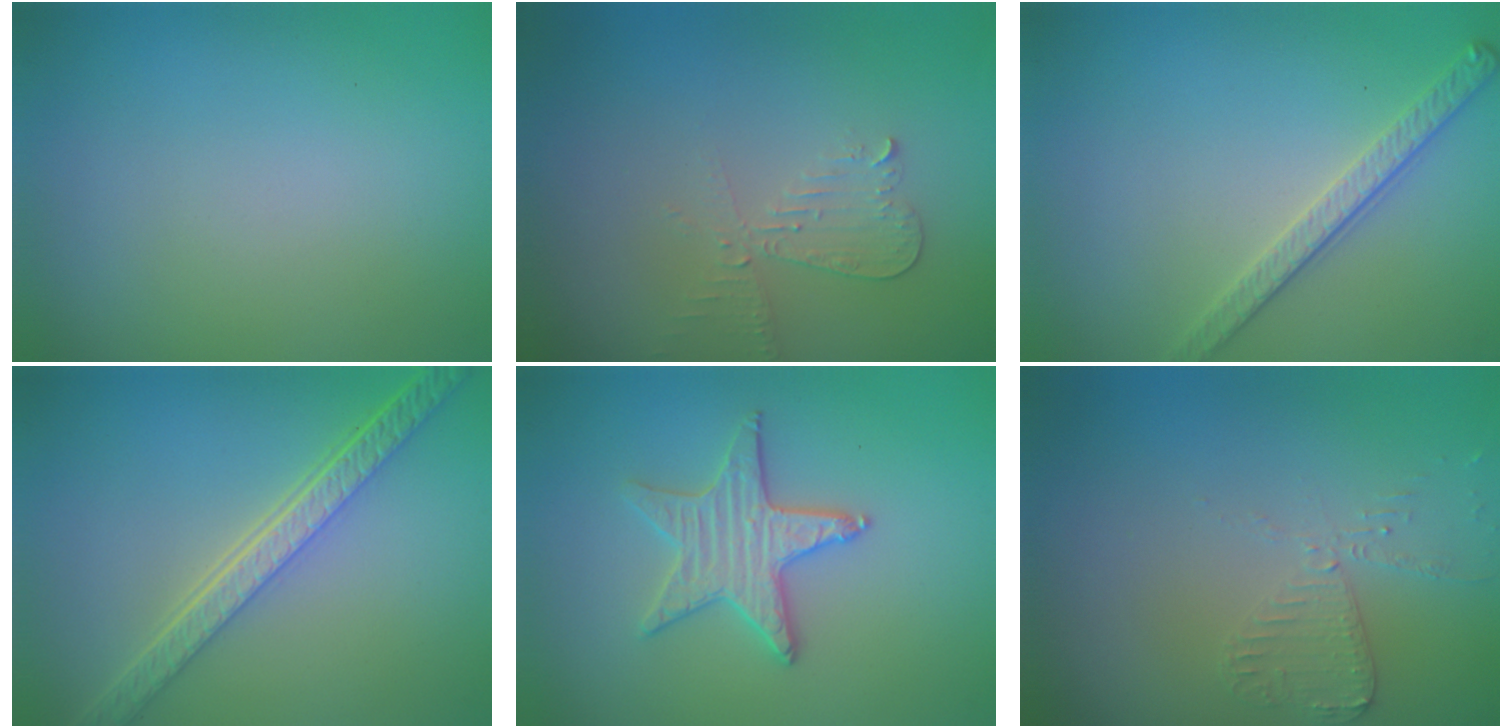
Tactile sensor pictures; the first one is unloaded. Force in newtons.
{"total": 2.1, "press": 2.1, "slide": 0.1}
{"total": 2.8, "press": 2.6, "slide": 1.1}
{"total": 5.7, "press": 4.4, "slide": 3.7}
{"total": 3.3, "press": 3.3, "slide": 0.3}
{"total": 2.4, "press": 2.4, "slide": 0.2}